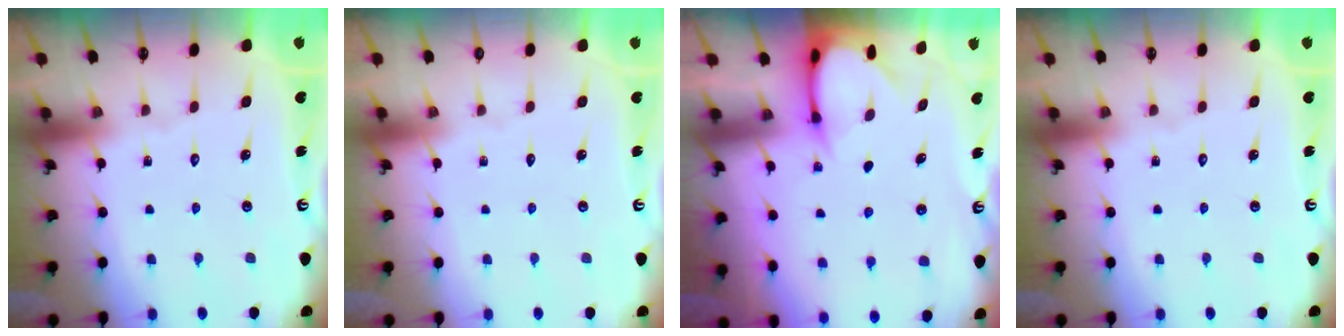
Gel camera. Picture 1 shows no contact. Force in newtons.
{"total": 0.0}
{"total": 3.6, "press": 3.6, "slide": 0.3}
{"total": 0.0}